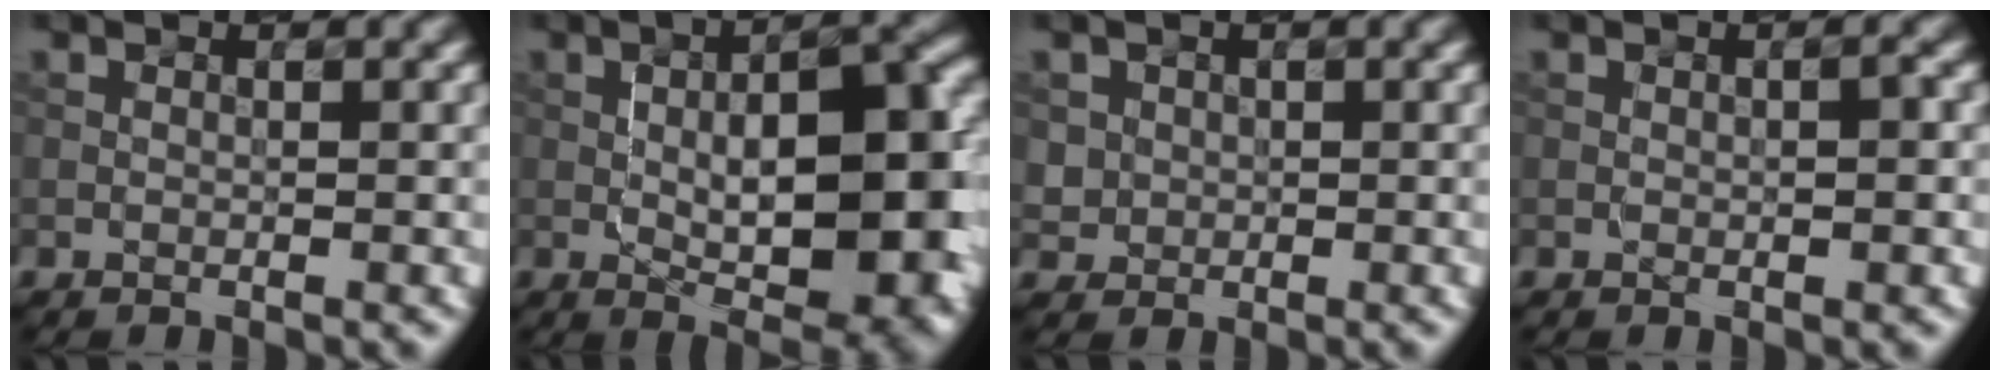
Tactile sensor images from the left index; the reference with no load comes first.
{"total": 10.6, "force": [-0.4, 4.1, 9.8], "torque": [-0.121, 0.010, -0.004]}
{"total": 1.6, "force": [0.3, 1.6, 0.1], "torque": [0.004, -0.005, 0.021]}
{"total": 1.4, "force": [-0.1, 0.3, 1.4], "torque": [-0.020, 0.002, 0.001]}